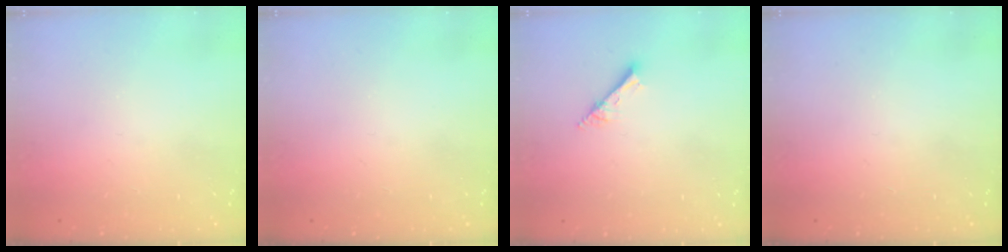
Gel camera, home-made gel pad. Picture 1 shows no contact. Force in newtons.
{"total": 0.0}
{"total": 2.5, "press": 2.5, "slide": 0.2}
{"total": 0.0}